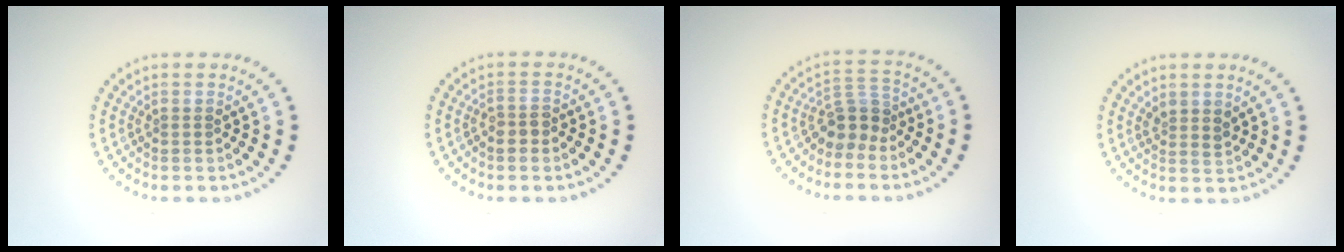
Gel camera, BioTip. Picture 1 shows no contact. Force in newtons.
{"total": 1.6, "press": 1.4, "slide": 0.8}
{"total": 3.0, "press": 2.8, "slide": 1.1}
{"total": 1.5, "press": 1.2, "slide": 0.8}